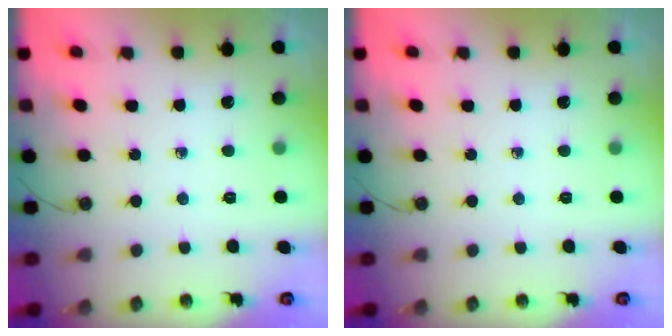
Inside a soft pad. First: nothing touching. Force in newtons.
{"total": 0.0}